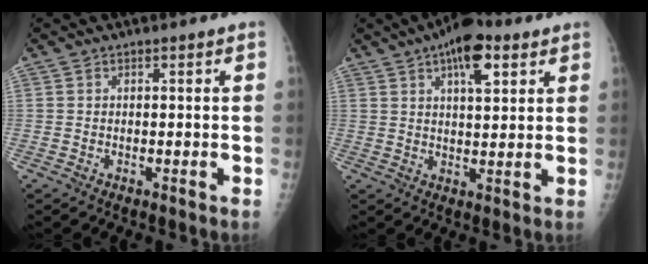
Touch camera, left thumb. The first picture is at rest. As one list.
[{"total": 9.9, "force": [5.1, 4.0, 7.6], "torque": [-0.098, -0.011, 0.077]}]